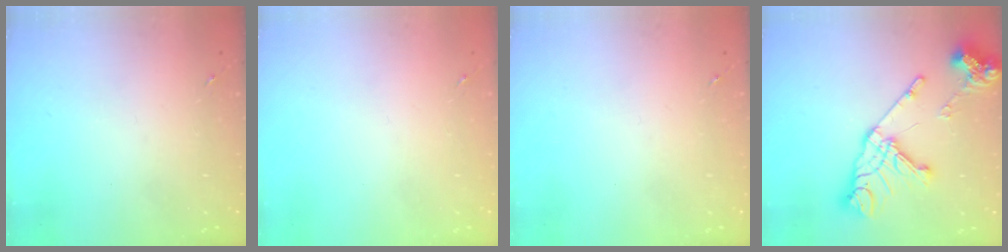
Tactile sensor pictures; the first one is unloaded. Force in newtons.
{"total": 0.0}
{"total": 0.0}
{"total": 19.2, "press": 19.1, "slide": 2.3}